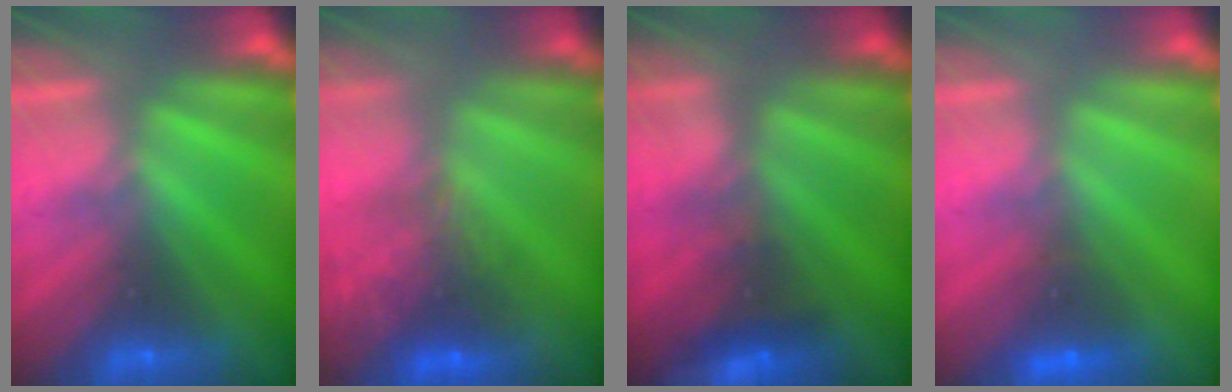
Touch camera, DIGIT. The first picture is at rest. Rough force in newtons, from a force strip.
{"total": 11.3}
{"total": 3.8}
{"total": 1.7}